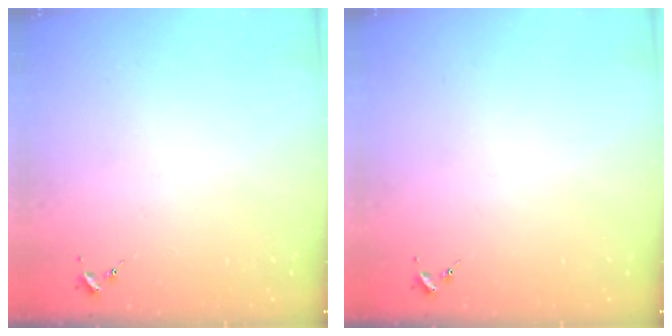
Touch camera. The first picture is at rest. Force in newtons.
{"total": 0.0}